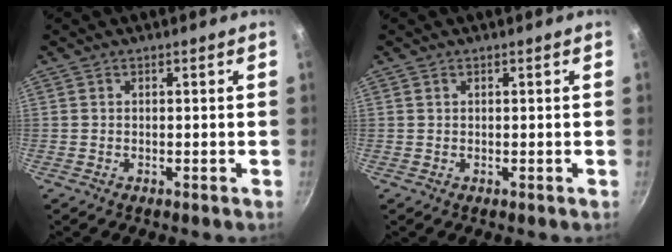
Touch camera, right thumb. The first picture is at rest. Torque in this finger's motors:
{"motor_torque": [-0.47, 0.18, 0.02, 0.31, -0.07]}